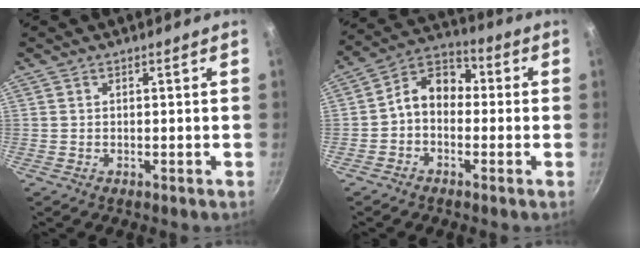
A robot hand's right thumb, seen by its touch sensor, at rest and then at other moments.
{"total": 8.5, "force": [-0.9, 6.4, 5.4], "torque": [-0.068, 0.037, -0.040]}